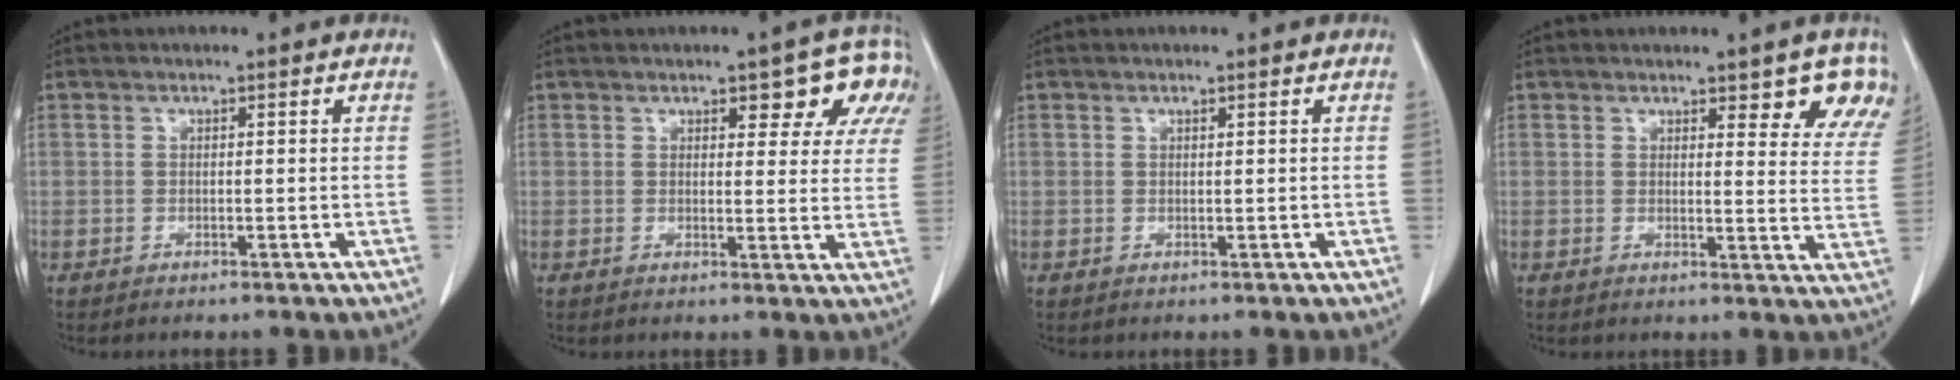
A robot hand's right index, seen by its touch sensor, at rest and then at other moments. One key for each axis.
{"total": 7.5, "fx": 4.7, "fy": 3.2, "fz": 4.9, "tx": -0.042, "ty": 0.002, "tz": 0.041}
{"total": 0.0}
{"total": 8.6, "fx": 6.6, "fy": 2.3, "fz": 5.0, "tx": -0.035, "ty": -0.023, "tz": 0.055}